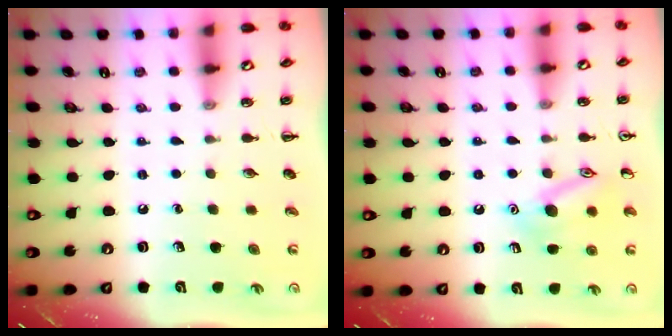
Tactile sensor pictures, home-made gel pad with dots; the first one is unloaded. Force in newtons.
{"total": 12.2, "press": 12.2, "slide": 0.8}